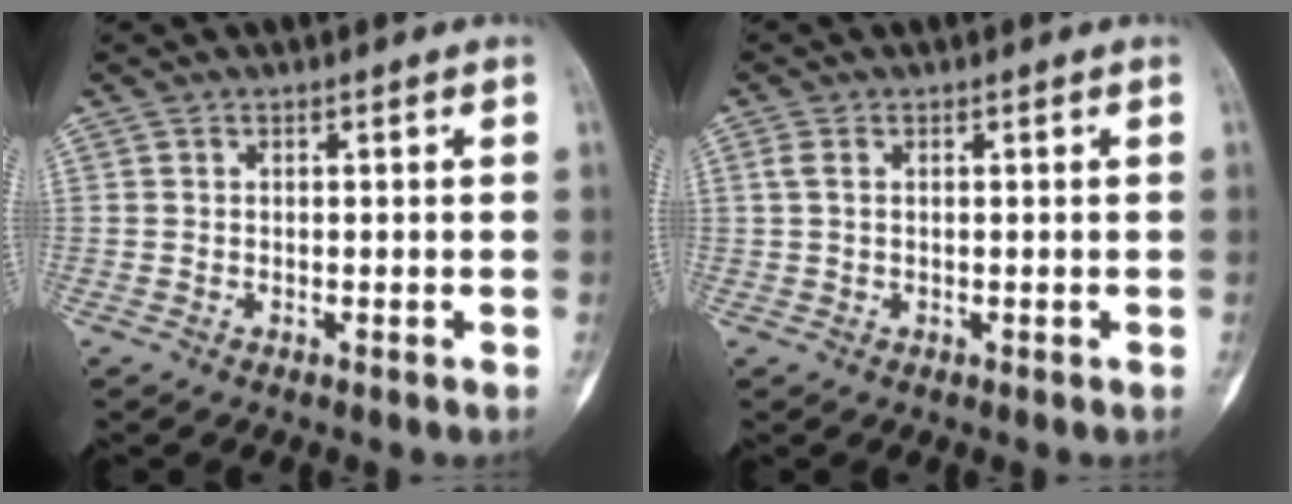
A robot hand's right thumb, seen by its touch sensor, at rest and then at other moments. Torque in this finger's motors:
{"motor_torque": [0.18, -0.29, 0.31, -0.04, -0.02]}